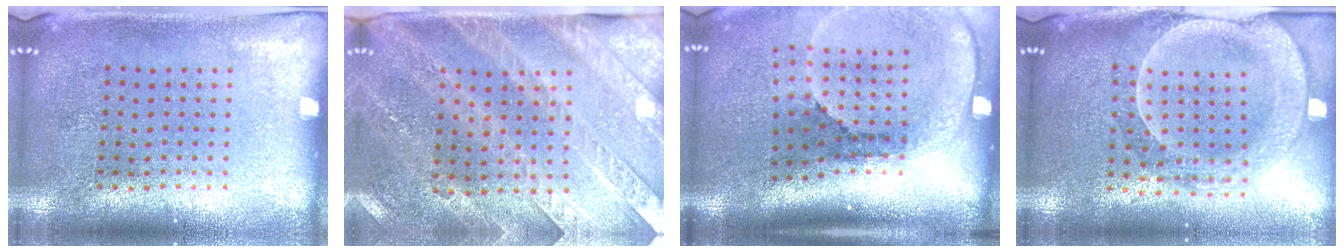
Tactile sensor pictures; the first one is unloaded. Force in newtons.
{"total": 2.9, "press": 2.7, "slide": 1.1}
{"total": 2.6, "press": 1.7, "slide": 1.9}
{"total": 2.4, "press": 2.2, "slide": 1.1}